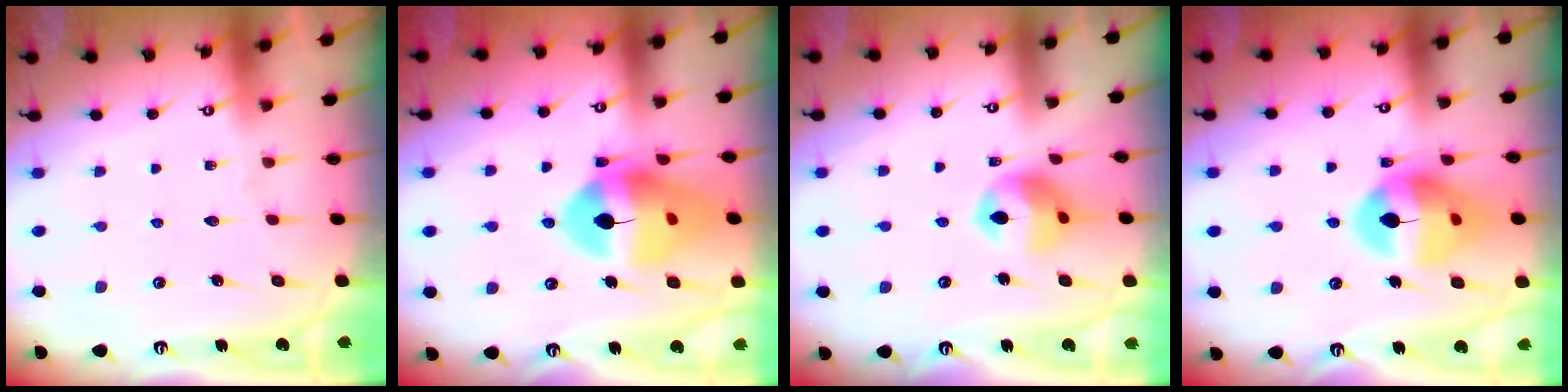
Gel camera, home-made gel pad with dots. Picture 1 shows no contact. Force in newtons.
{"total": 17.7, "press": 17.6, "slide": 2.2}
{"total": 11.6, "press": 11.5, "slide": 1.7}
{"total": 15.6, "press": 15.5, "slide": 1.8}